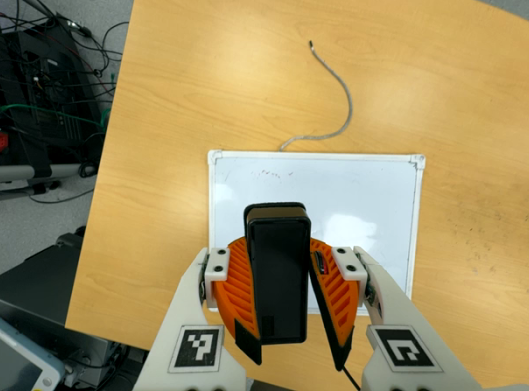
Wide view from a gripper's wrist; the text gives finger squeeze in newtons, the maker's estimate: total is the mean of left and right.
{"total": 9.6, "left": 9.4, "right": 9.8}